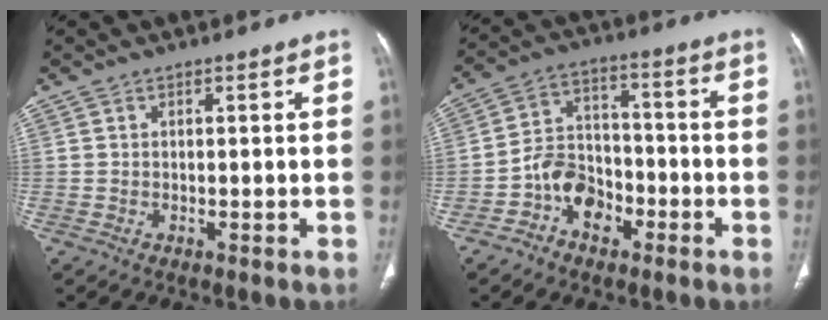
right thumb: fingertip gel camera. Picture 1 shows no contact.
{"total": 9.2, "force": [-4.4, 6.7, 4.6], "torque": [-0.048, 0.043, -0.083]}